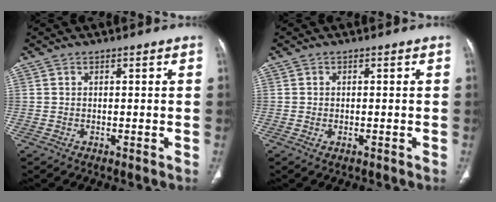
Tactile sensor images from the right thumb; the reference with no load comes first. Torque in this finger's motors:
{"motor_torque": [-0.24, -0.09, -0.19, -0.19, -0.01]}